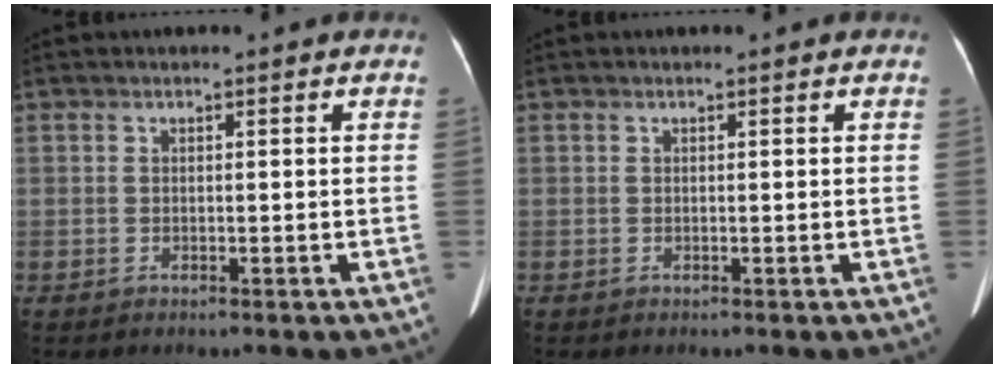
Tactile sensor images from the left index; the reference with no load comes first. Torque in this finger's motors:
{"motor_torque": [0.00, 0.01, 0.00, 0.00]}